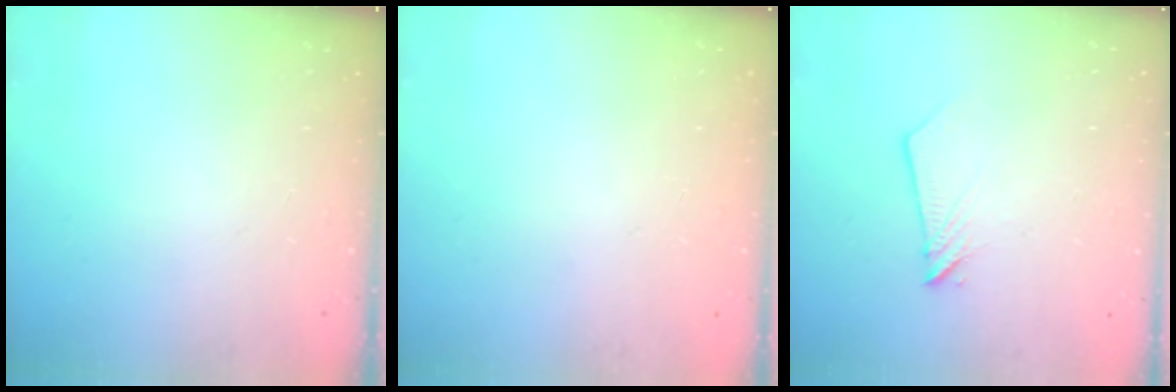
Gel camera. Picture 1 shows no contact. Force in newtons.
{"total": 0.0}
{"total": 4.8, "press": 4.8, "slide": 0.5}